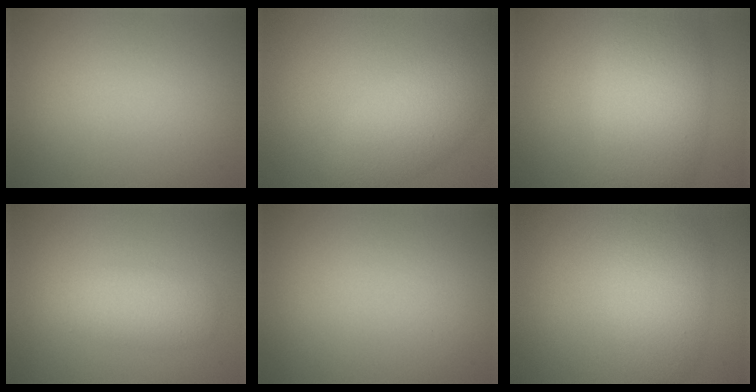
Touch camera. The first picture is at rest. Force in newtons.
{"total": 3.7, "press": 3.7, "slide": 0.3}
{"total": 8.4, "press": 8.4, "slide": 0.4}
{"total": 2.9, "press": 2.9, "slide": 0.1}
{"total": 0.0}
{"total": 4.8, "press": 4.8, "slide": 0.3}